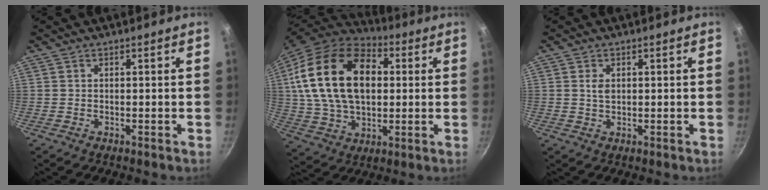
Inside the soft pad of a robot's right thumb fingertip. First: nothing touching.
{"total": 24.1, "force": [4.5, 15.6, 17.8], "torque": [-0.307, 0.012, 0.076]}
{"total": 2.0, "force": [0.4, 1.3, 1.5], "torque": [-0.025, -0.002, 0.007]}